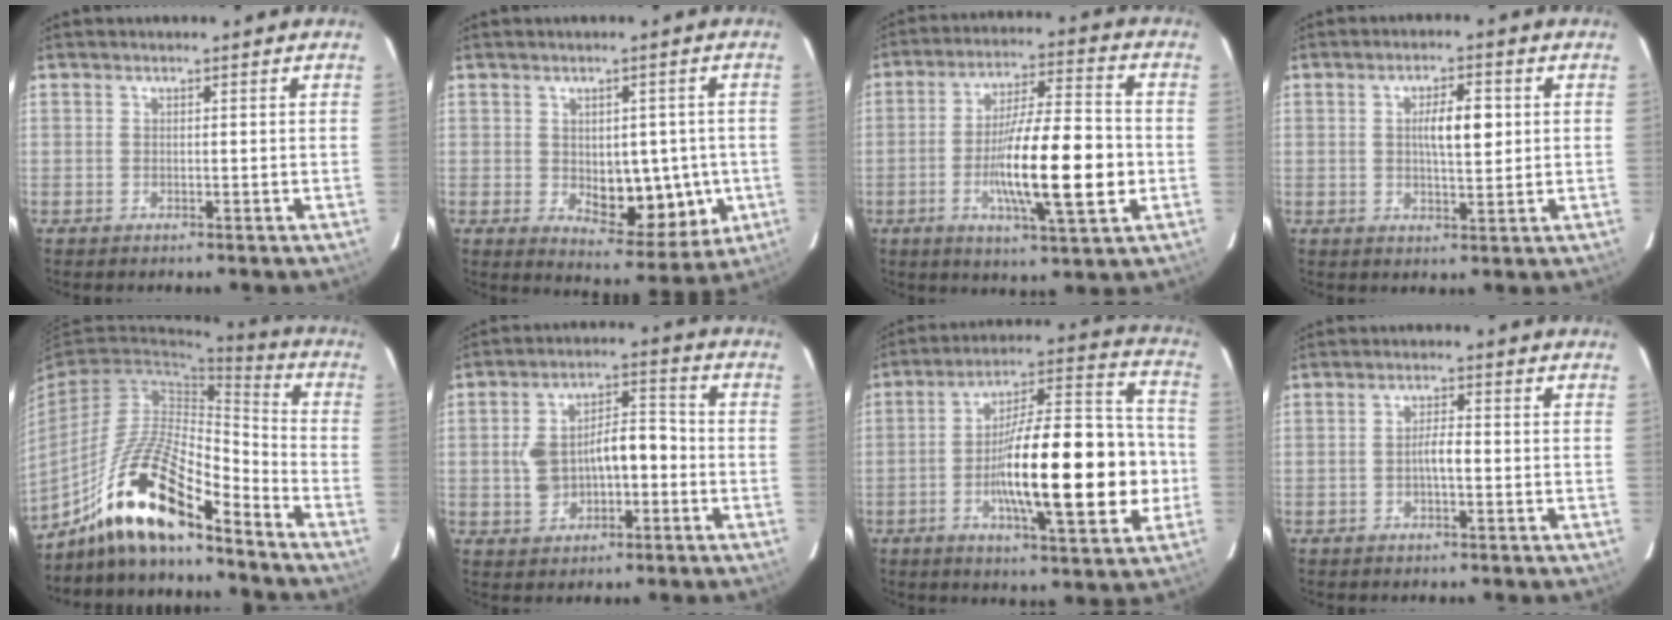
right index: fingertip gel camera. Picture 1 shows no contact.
{"total": 10.1, "force": [-1.2, 5.6, 8.3], "torque": [-0.091, 0.002, 0.002]}
{"total": 15.8, "force": [-3.1, 2.0, 15.4], "torque": [-0.261, -0.003, -0.052]}
{"total": 5.7, "force": [1.0, 1.5, 5.4], "torque": [-0.091, 0.007, 0.018]}
{"total": 16.1, "force": [-11.8, 2.9, 10.5], "torque": [-0.194, 0.014, -0.209]}
{"total": 10.0, "force": [-1.4, 5.1, 8.5], "torque": [-0.159, 0.033, -0.016]}
{"total": 22.0, "force": [-4.0, 4.5, 21.2], "torque": [-0.323, 0.018, -0.062]}
{"total": 2.8, "force": [-0.6, 0.6, 2.7], "torque": [-0.046, 0.005, -0.011]}